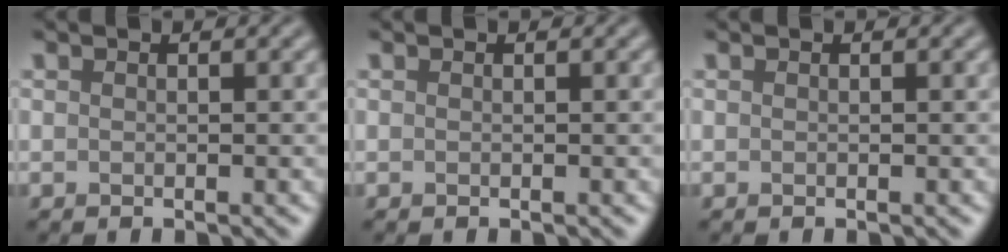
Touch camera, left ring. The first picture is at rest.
{"total": 0.0}
{"total": 0.0}